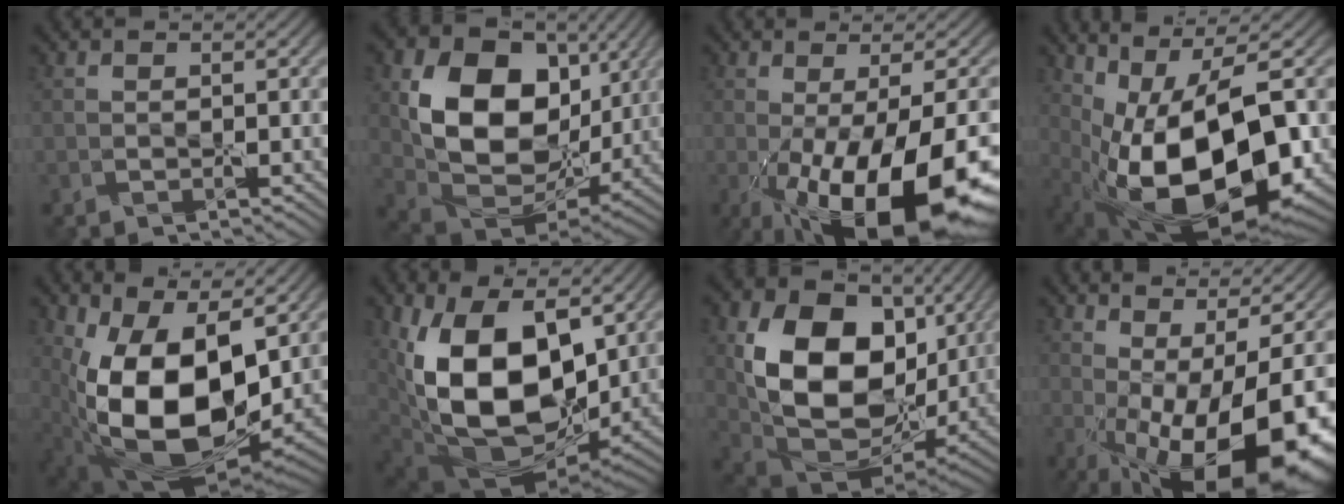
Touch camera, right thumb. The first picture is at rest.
{"total": 15.9, "force": [3.3, 11.5, 10.4], "torque": [-0.204, -0.007, 0.063]}
{"total": 17.0, "force": [-6.4, 6.0, 14.6], "torque": [-0.240, -0.034, -0.087]}
{"total": 17.6, "force": [-1.6, 8.8, 15.1], "torque": [-0.263, -0.034, -0.004]}
{"total": 18.3, "force": [0.3, 11.1, 14.6], "torque": [-0.277, -0.046, 0.013]}
{"total": 18.9, "force": [2.1, 11.7, 14.7], "torque": [-0.288, -0.034, 0.047]}
{"total": 17.5, "force": [3.0, 12.5, 11.8], "torque": [-0.239, -0.020, 0.066]}
{"total": 17.2, "force": [-4.4, 6.2, 15.4], "torque": [-0.246, -0.018, -0.054]}